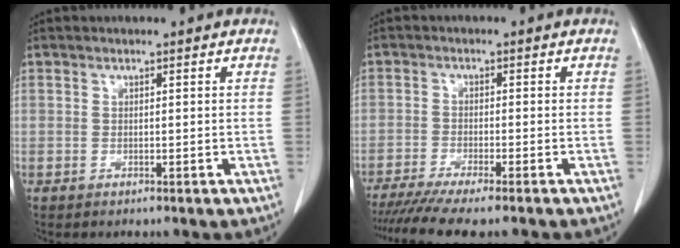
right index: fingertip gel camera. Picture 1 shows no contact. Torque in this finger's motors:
{"motor_torque": [1.08, -1.07, 0.47, 0.15]}